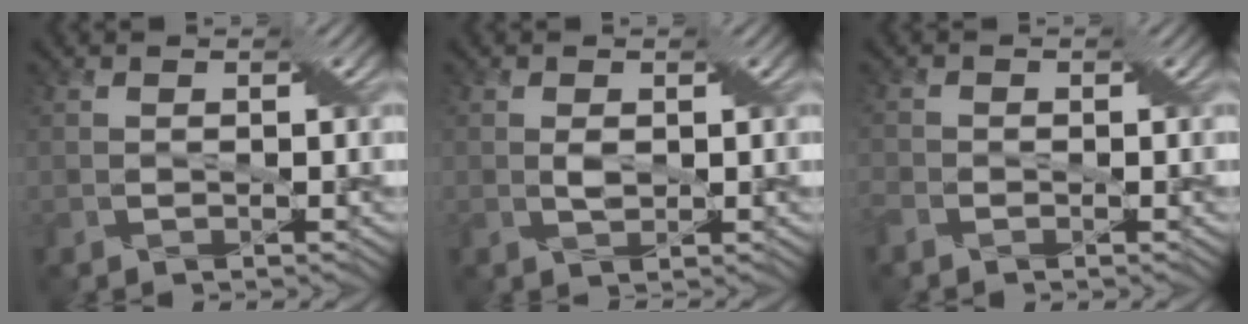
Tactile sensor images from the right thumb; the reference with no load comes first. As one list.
[{"total": 1.4, "force": [0.2, 0.9, 1.1], "torque": [-0.024, -0.001, 0.006]}, {"total": 1.7, "force": [-1.3, 0.9, 0.6], "torque": [-0.021, -0.003, -0.034]}]